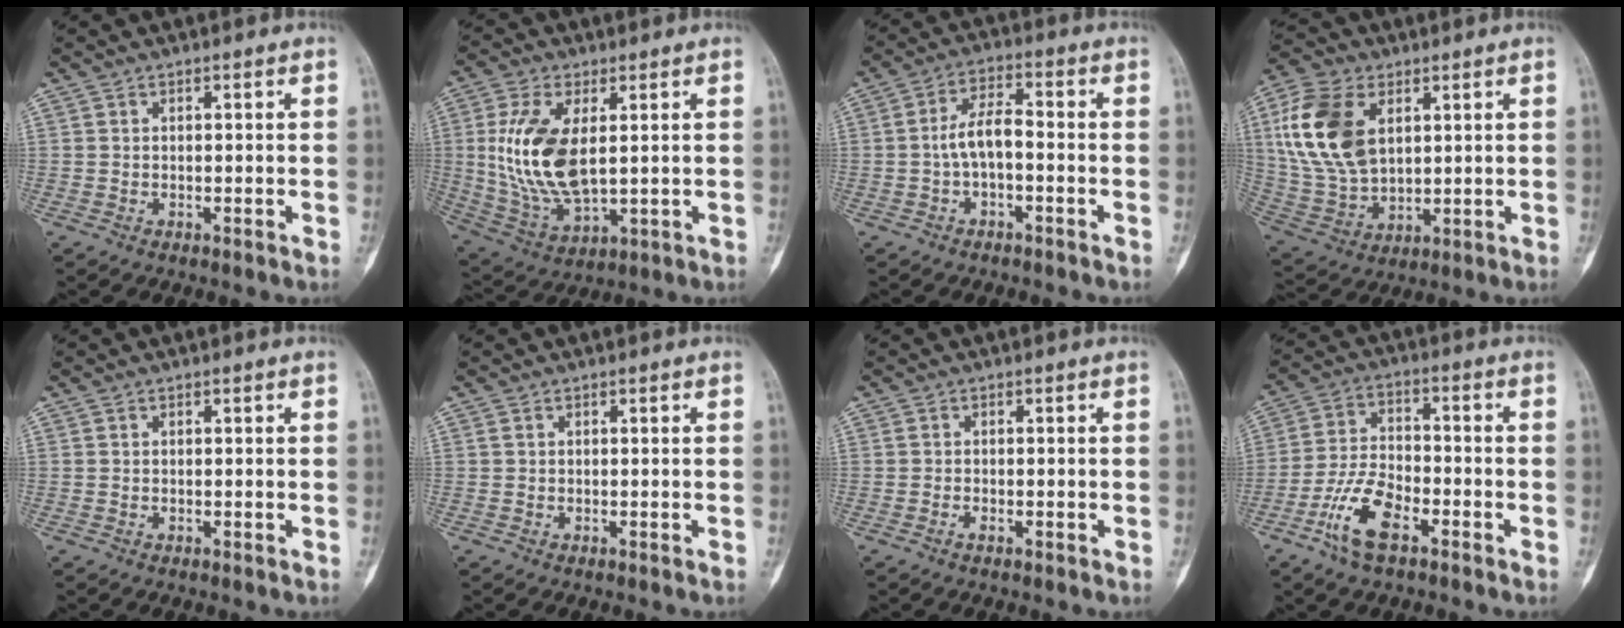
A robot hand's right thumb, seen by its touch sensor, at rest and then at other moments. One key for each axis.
{"total": 16.2, "fx": 2.3, "fy": 8.1, "fz": 13.8, "tx": -0.281, "ty": -0.016, "tz": 0.059}
{"total": 6.0, "fx": -1.2, "fy": 2.7, "fz": 5.2, "tx": -0.095, "ty": 0.029, "tz": -0.028}
{"total": 16.7, "fx": 4.9, "fy": 10.4, "fz": 12.1, "tx": -0.240, "ty": -0.009, "tz": 0.102}
{"total": 0.0}
{"total": 0.0}
{"total": 0.9, "fx": -0.5, "fy": 0.4, "fz": 0.6, "tx": -0.014, "ty": 0.002, "tz": -0.010}
{"total": 10.2, "fx": -5.4, "fy": 4.6, "fz": 7.4, "tx": -0.151, "ty": 0.024, "tz": -0.105}